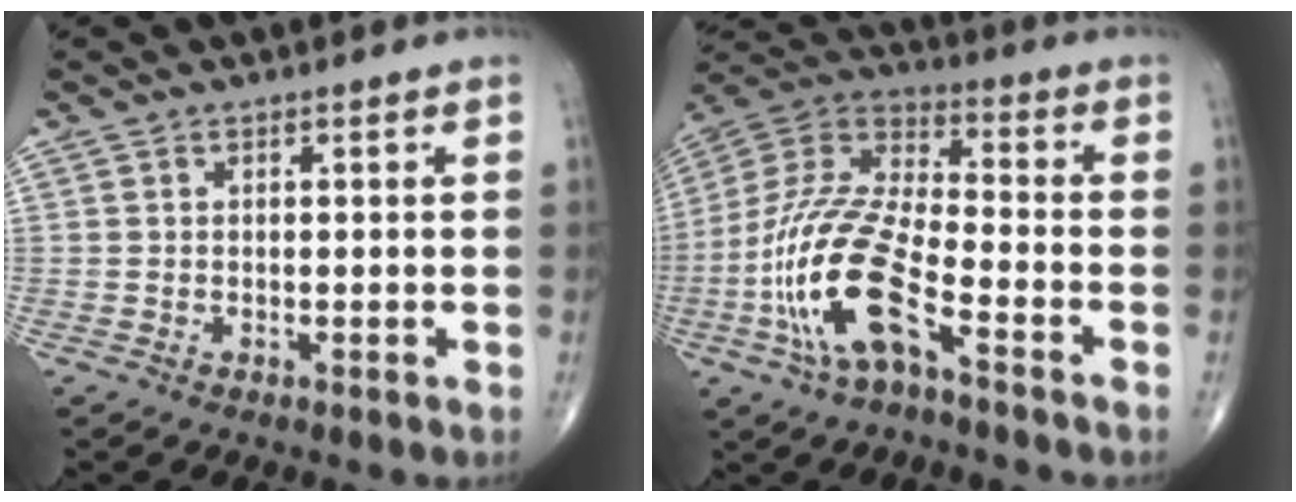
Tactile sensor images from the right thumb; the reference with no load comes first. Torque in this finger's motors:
{"motor_torque": [2.43, 2.36, 2.15, -0.49, 0.68]}